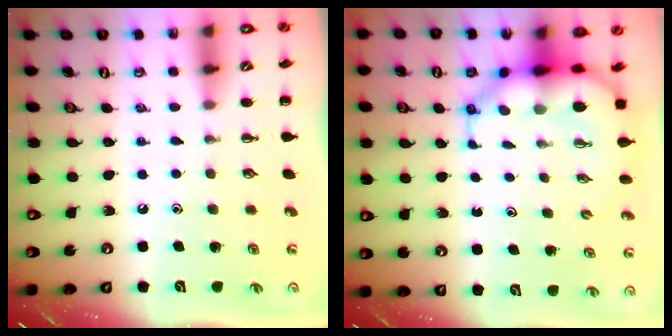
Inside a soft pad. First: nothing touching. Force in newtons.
{"total": 7.9, "press": 7.5, "slide": 2.5}